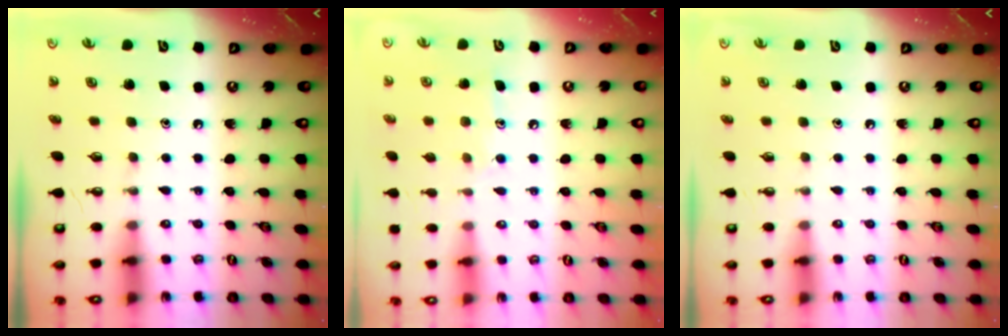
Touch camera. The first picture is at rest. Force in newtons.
{"total": 7.8, "press": 7.7, "slide": 0.5}
{"total": 0.0}